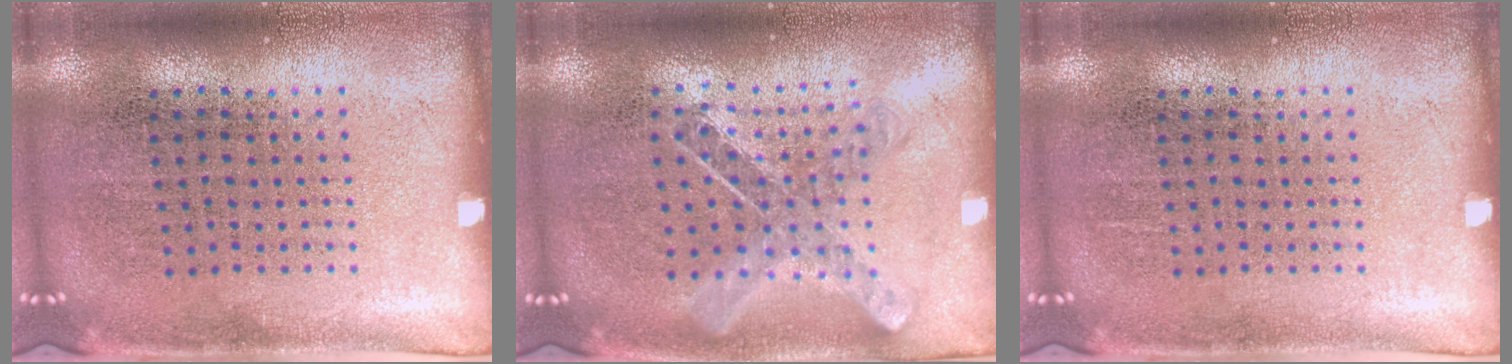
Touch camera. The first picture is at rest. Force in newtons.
{"total": 0.9, "press": 0.9, "slide": 0.0}
{"total": 0.0}